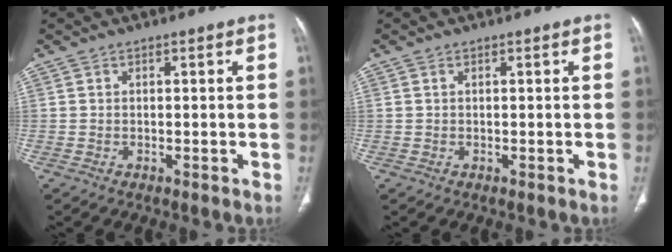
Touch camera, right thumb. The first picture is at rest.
{"total": 0.0}